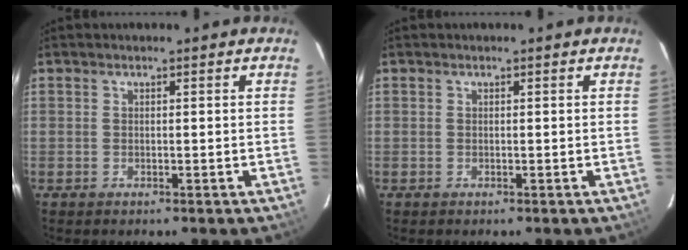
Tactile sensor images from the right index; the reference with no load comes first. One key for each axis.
{"total": 0.0}